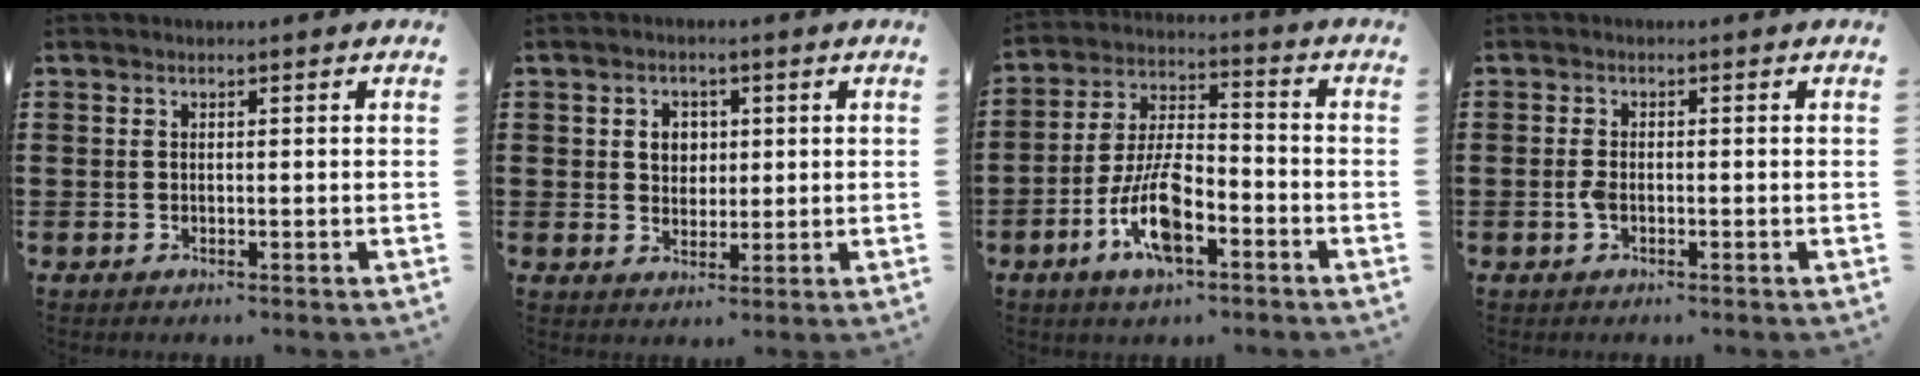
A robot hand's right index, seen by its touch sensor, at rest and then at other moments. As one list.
[{"total": 3.2, "force": [0.7, 2.8, 1.5], "torque": [-0.040, 0.011, 0.009]}, {"total": 10.7, "force": [-4.8, 4.0, 8.7], "torque": [-0.192, 0.001, -0.090]}, {"total": 1.8, "force": [-0.6, 0.8, 1.5], "torque": [-0.036, -0.003, -0.013]}]